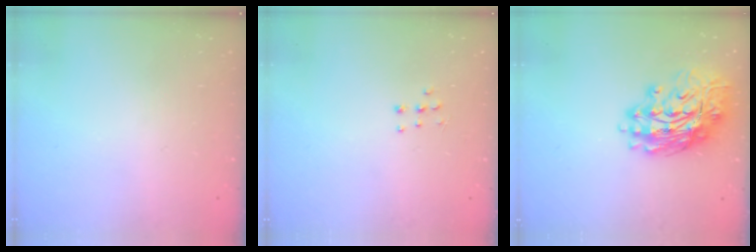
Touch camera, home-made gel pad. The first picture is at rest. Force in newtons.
{"total": 4.6, "press": 4.5, "slide": 0.7}
{"total": 16.8, "press": 16.7, "slide": 1.9}